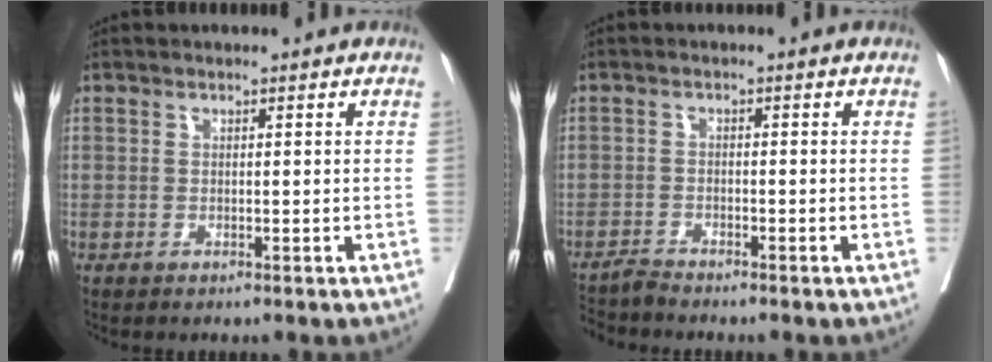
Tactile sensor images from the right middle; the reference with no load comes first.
{"total": 2.6, "force": [-2.4, -0.7, -0.2], "torque": [0.004, -0.014, -0.046]}